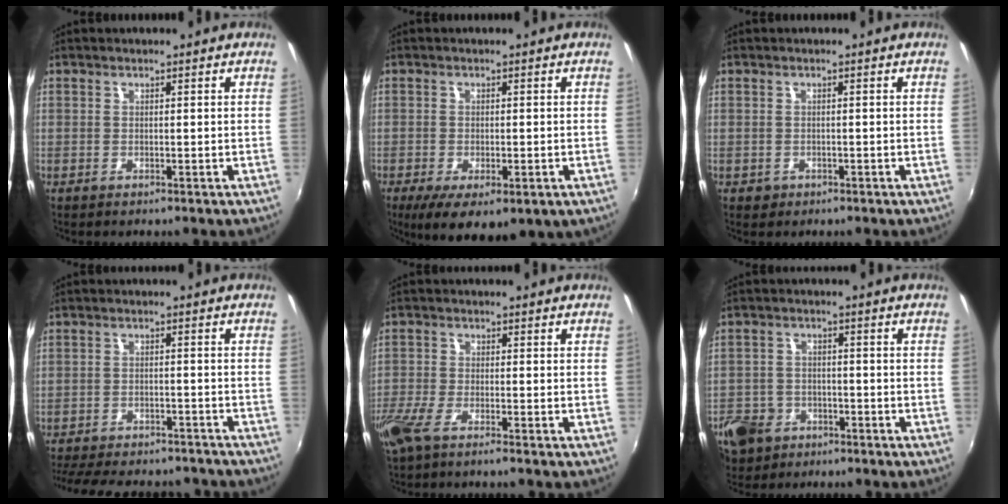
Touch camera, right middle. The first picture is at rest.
{"total": 9.5, "force": [-4.5, 3.9, 7.4], "torque": [-0.137, -0.037, -0.063]}
{"total": 1.6, "force": [-0.7, 1.4, 0.4], "torque": [-0.010, -0.002, -0.007]}
{"total": 18.5, "force": [-15.8, 6.3, 7.3], "torque": [-0.166, -0.003, -0.213]}
{"total": 6.7, "force": [-4.8, 1.6, 4.5], "torque": [-0.115, -0.022, -0.095]}
{"total": 10.5, "force": [-5.6, 8.0, 3.8], "torque": [-0.117, 0.007, -0.088]}